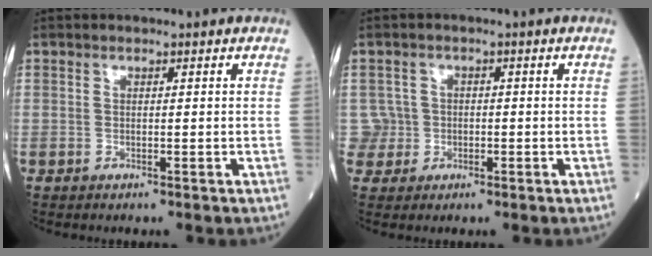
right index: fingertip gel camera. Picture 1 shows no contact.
{"total": 2.9, "force": [-0.4, 2.9, -0.5], "torque": [0.020, 0.010, -0.010]}